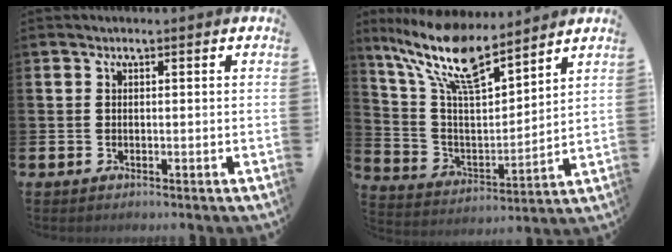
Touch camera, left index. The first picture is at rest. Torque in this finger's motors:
{"motor_torque": [0.52, -0.24, 1.05, 0.21]}